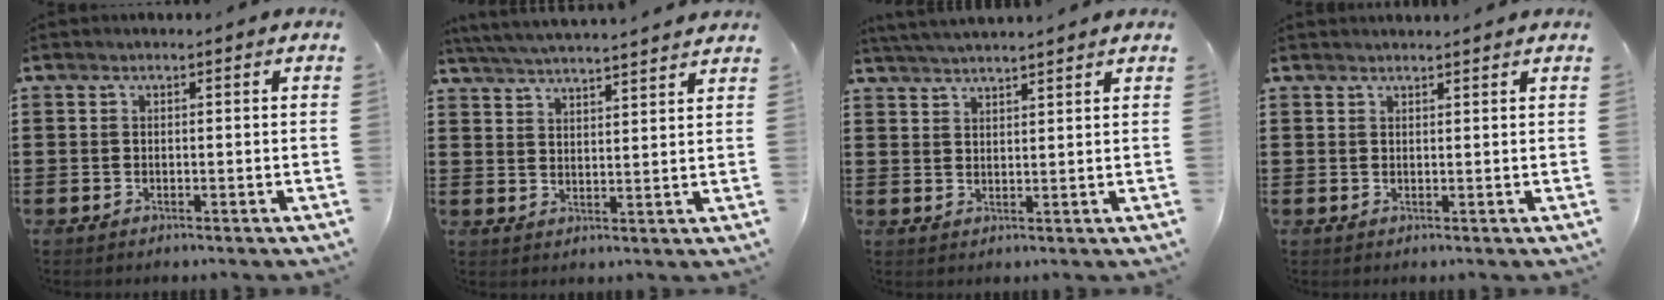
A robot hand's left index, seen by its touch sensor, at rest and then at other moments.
{"total": 4.7, "force": [4.6, -0.7, 0.7], "torque": [-0.030, -0.026, 0.080]}
{"total": 3.2, "force": [3.2, -0.6, 0.4], "torque": [-0.017, -0.008, 0.058]}
{"total": 1.2, "force": [1.2, 0.0, 0.1], "torque": [-0.004, -0.001, 0.024]}